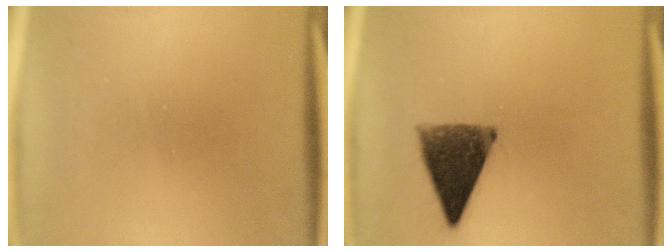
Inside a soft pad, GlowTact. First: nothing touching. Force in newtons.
{"total": 9.9}